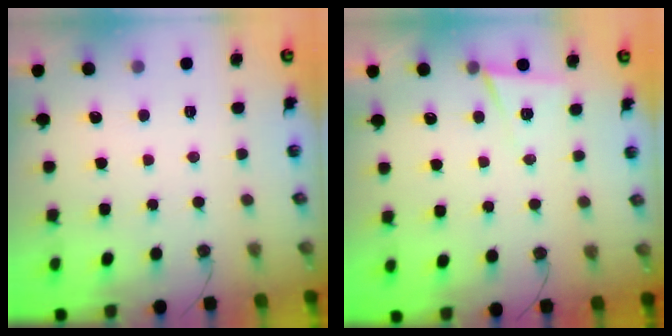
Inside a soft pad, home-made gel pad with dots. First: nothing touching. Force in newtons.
{"total": 6.3, "press": 4.9, "slide": 3.9}